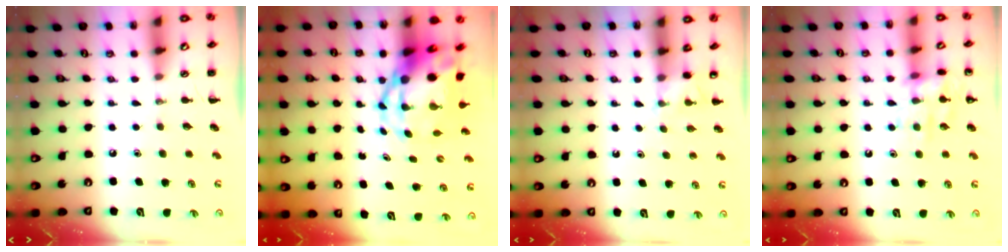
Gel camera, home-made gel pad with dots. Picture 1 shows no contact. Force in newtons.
{"total": 9.2, "press": 8.8, "slide": 2.6}
{"total": 2.6, "press": 2.4, "slide": 1.0}
{"total": 12.6, "press": 12.6, "slide": 0.9}